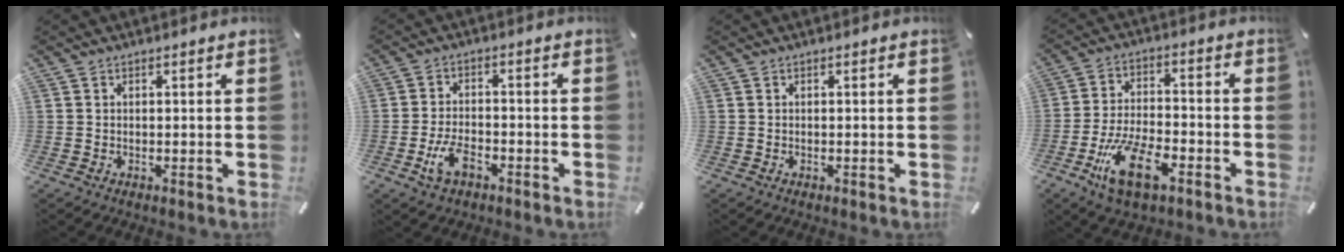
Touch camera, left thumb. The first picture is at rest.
{"total": 7.2, "force": [-3.4, 3.9, 5.0], "torque": [-0.110, 0.011, -0.064]}
{"total": 0.0}
{"total": 13.2, "force": [-6.6, 6.0, 9.8], "torque": [-0.201, 0.021, -0.118]}